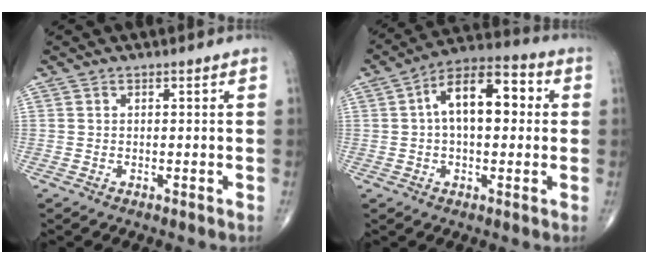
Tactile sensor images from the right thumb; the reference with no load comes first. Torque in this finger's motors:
{"motor_torque": [1.15, 3.54, 1.34, 0.04, 0.15]}